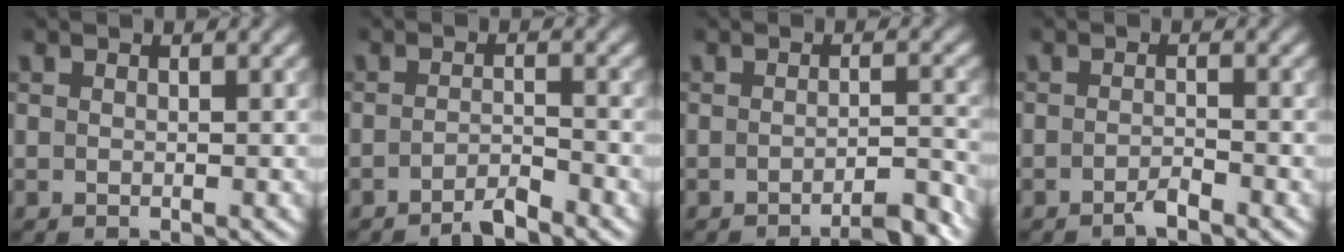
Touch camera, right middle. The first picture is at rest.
{"total": 2.1, "force": [-1.8, 0.4, 1.1], "torque": [-0.016, 0.006, -0.037]}
{"total": 3.5, "force": [-2.7, 0.7, 2.1], "torque": [-0.016, 0.010, -0.043]}
{"total": 1.2, "force": [-1.0, 0.1, 0.7], "torque": [-0.013, 0.002, -0.022]}